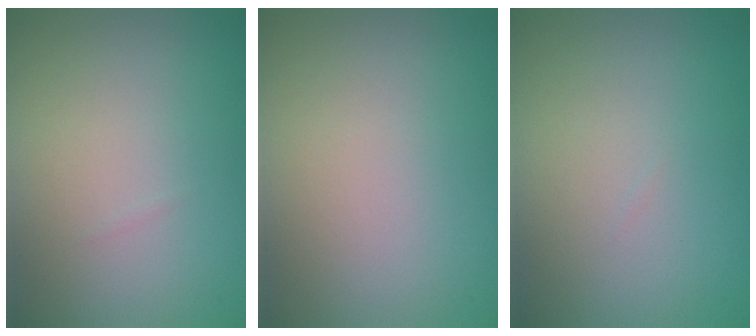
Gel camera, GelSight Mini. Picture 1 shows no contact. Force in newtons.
{"total": 0.0}
{"total": 0.0}